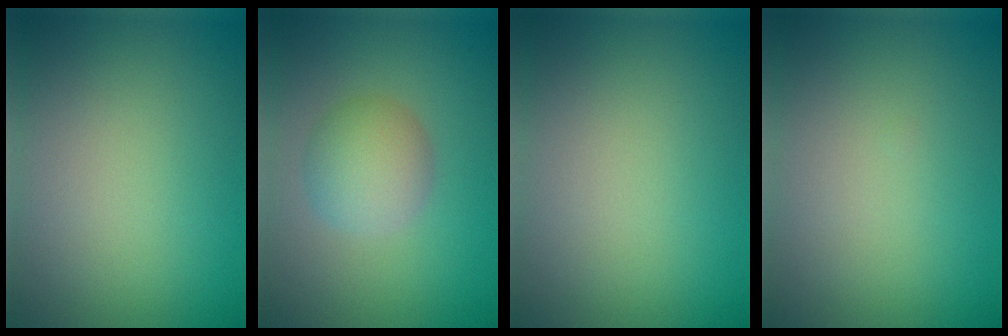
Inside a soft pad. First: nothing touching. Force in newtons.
{"total": 3.9, "press": 3.9, "slide": 0.1}
{"total": 0.0}
{"total": 0.0}